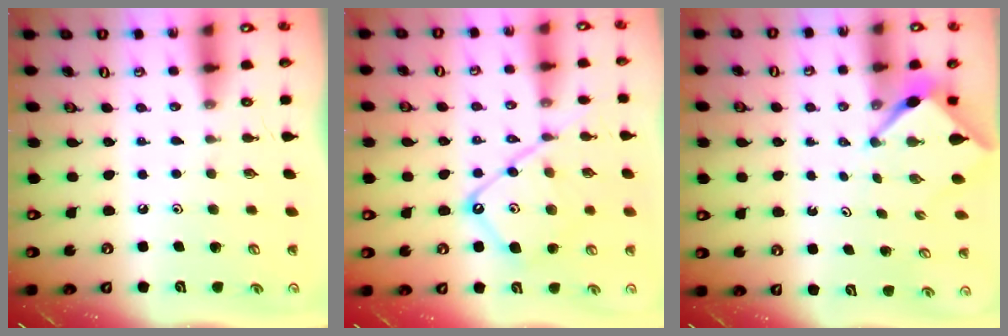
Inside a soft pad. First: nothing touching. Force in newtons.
{"total": 14.6, "press": 14.5, "slide": 1.5}
{"total": 2.8, "press": 2.8, "slide": 0.2}